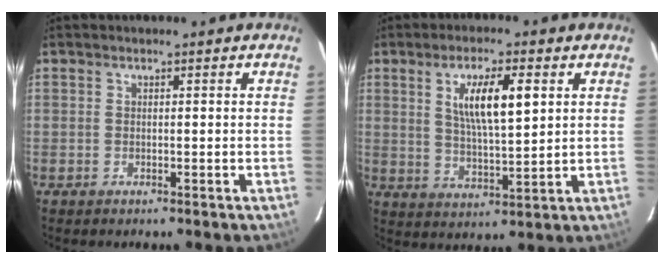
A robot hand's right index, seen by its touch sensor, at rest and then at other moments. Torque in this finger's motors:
{"motor_torque": [0.36, 0.12, 0.28, 0.08]}